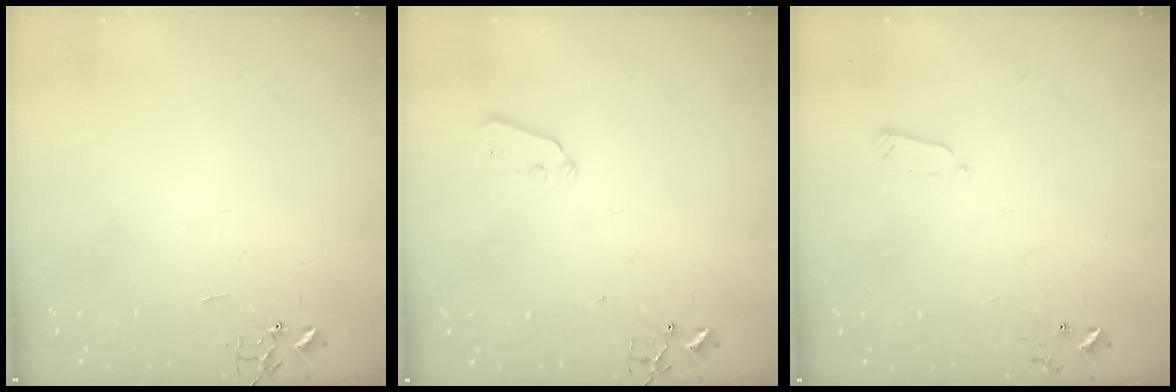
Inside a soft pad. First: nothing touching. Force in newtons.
{"total": 4.4, "press": 4.3, "slide": 0.8}
{"total": 2.7, "press": 2.6, "slide": 0.4}